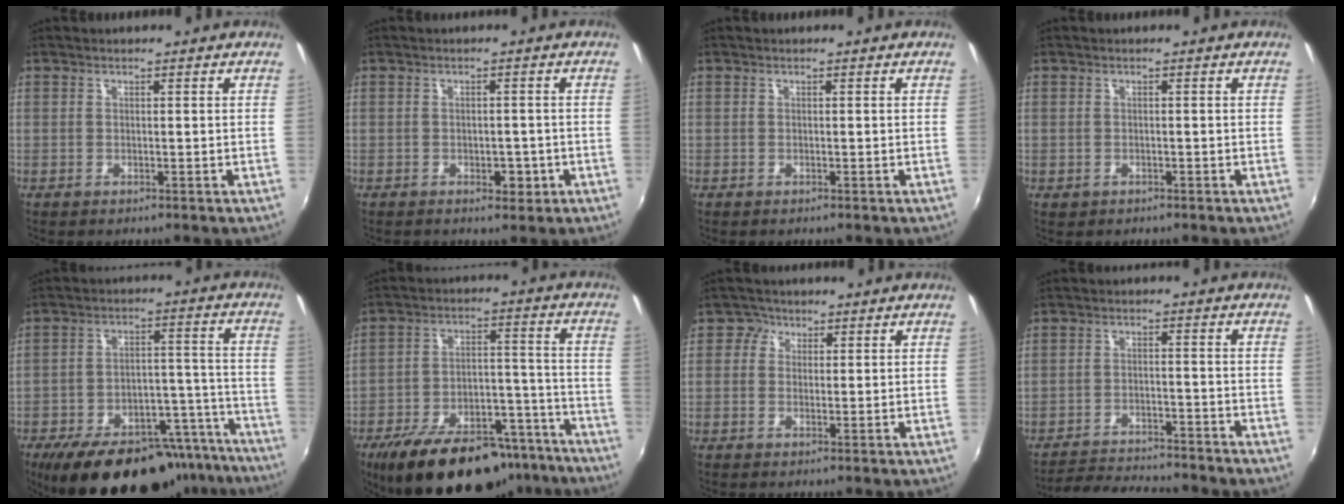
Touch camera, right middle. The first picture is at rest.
{"total": 2.8, "force": [-1.3, 2.1, 1.3], "torque": [-0.023, 0.001, -0.011]}
{"total": 0.0}
{"total": 1.1, "force": [-0.6, 0.8, 0.3], "torque": [-0.010, -0.004, -0.008]}
{"total": 26.9, "force": [-21.8, 10.2, 12.1], "torque": [-0.200, 0.026, -0.280]}
{"total": 26.0, "force": [-19.8, 10.9, 12.7], "torque": [-0.228, 0.012, -0.268]}
{"total": 2.6, "force": [0.5, 2.5, 0.1], "torque": [0.007, 0.002, -0.001]}
{"total": 11.6, "force": [-10.7, 1.1, 4.3], "torque": [-0.101, -0.005, -0.163]}